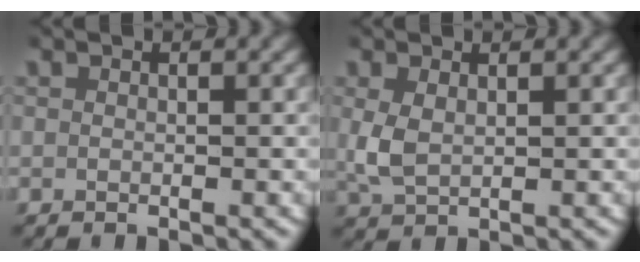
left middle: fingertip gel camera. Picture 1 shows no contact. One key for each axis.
{"total": 2.5, "fx": 0.5, "fy": 1.6, "fz": 1.8, "tx": -0.052, "ty": -0.006, "tz": 0.017}